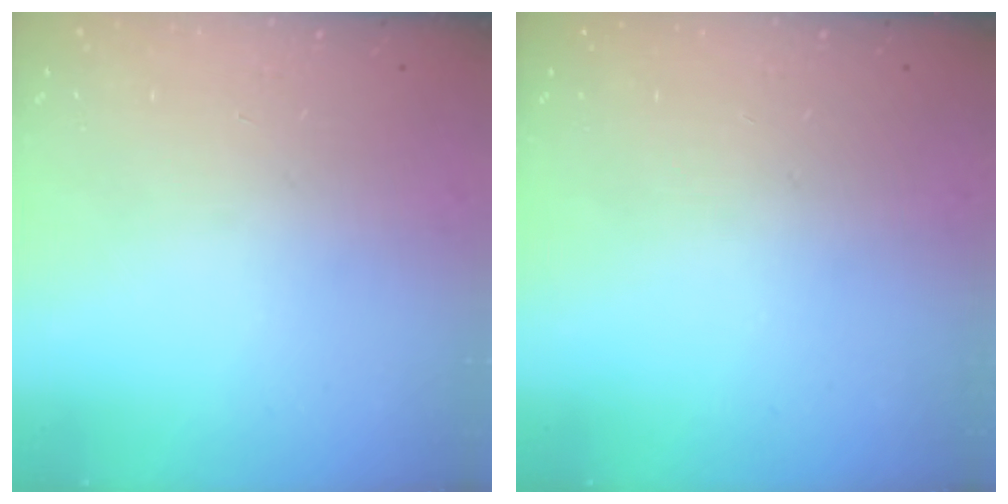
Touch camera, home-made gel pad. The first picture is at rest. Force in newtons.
{"total": 0.0}